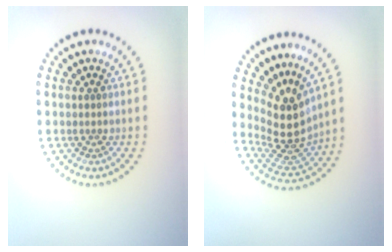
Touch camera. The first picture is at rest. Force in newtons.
{"total": 4.6, "press": 3.5, "slide": 3.0}